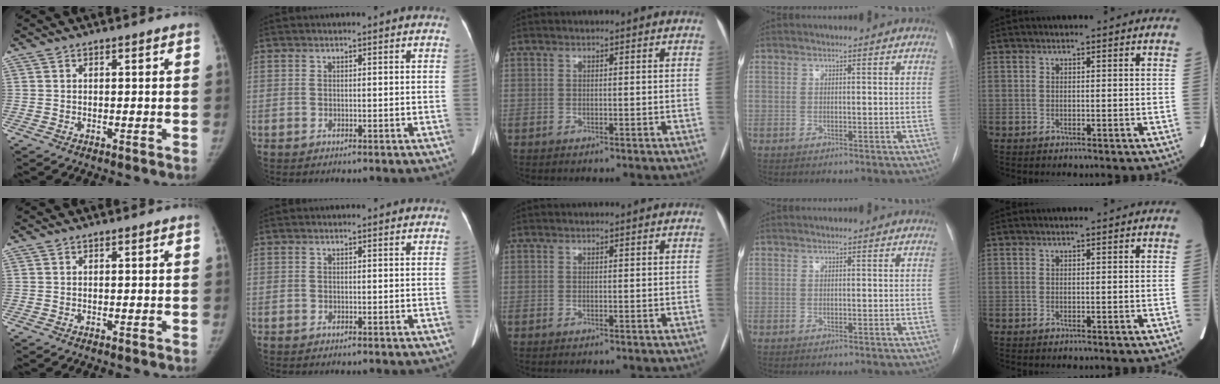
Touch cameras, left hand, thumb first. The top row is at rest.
{}